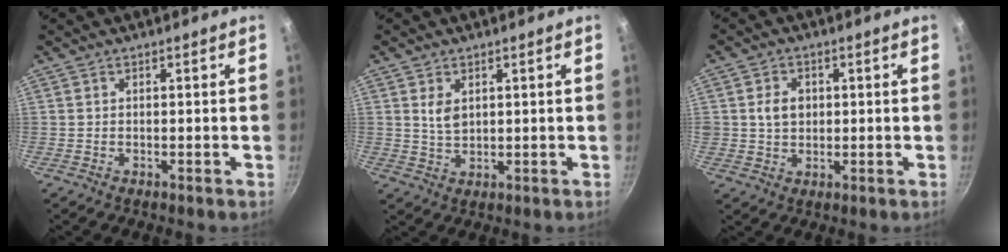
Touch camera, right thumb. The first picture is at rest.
{"total": 3.6, "force": [1.3, 2.3, 2.5], "torque": [-0.041, -0.010, 0.027]}
{"total": 4.7, "force": [0.7, 3.9, 2.6], "torque": [-0.026, 0.003, 0.011]}